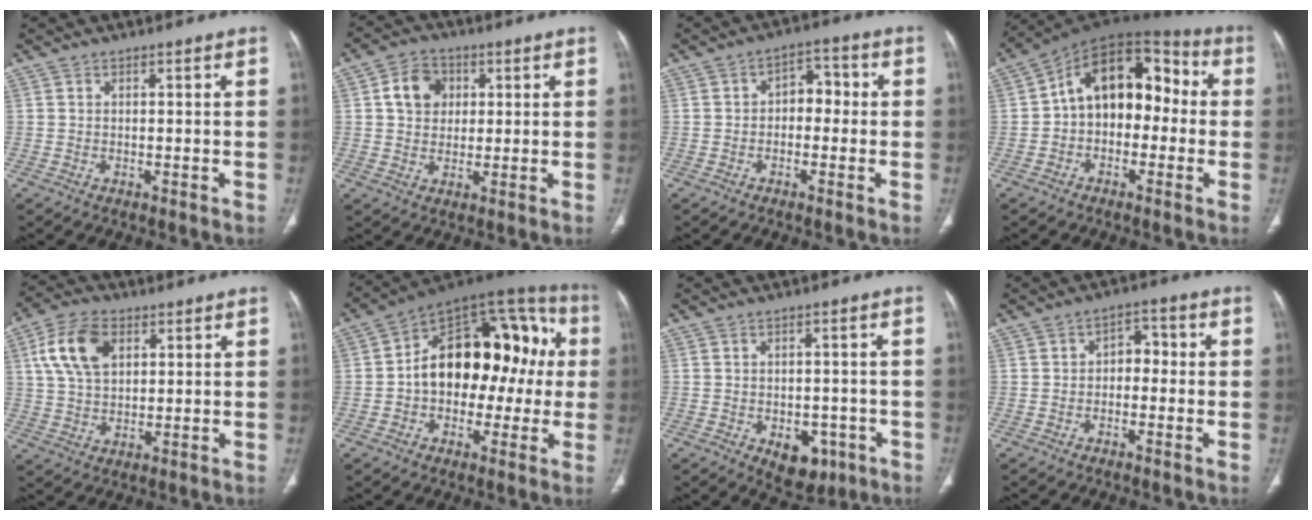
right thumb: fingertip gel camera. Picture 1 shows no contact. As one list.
[{"total": 7.5, "force": [1.9, 6.1, 4.0], "torque": [-0.045, 0.003, 0.028]}, {"total": 5.4, "force": [-0.3, 3.7, 3.9], "torque": [-0.032, 0.025, -0.017]}, {"total": 15.0, "force": [-0.2, 10.1, 11.1], "torque": [-0.126, 0.057, -0.019]}, {"total": 11.1, "force": [3.8, 6.9, 7.9], "torque": [-0.143, 0.002, 0.071]}, {"total": 18.5, "force": [0.9, 11.5, 14.5], "torque": [-0.156, 0.055, 0.007]}, {"total": 7.4, "force": [-3.1, 4.7, 4.8], "torque": [-0.036, 0.011, -0.028]}, {"total": 4.3, "force": [-0.6, 3.0, 3.0], "torque": [-0.026, 0.024, -0.020]}]